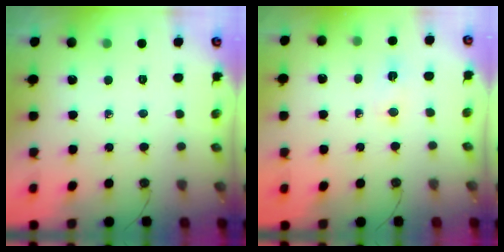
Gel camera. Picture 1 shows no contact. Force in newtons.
{"total": 2.4, "press": 2.2, "slide": 1.0}